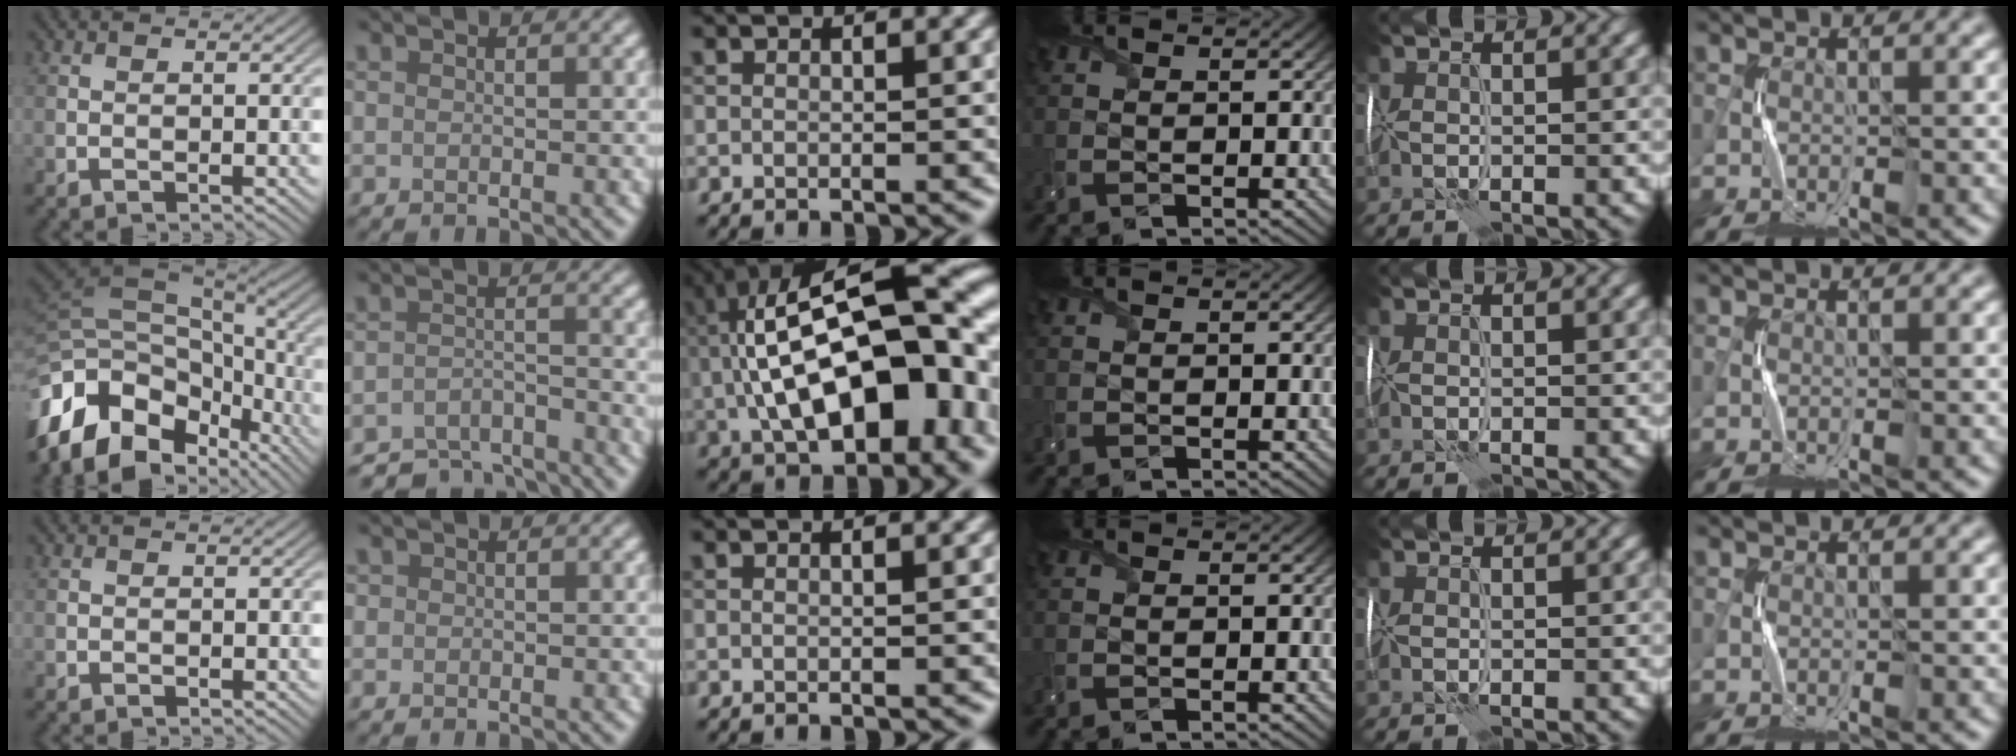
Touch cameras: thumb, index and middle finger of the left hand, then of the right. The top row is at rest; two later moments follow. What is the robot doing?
{"motion": "wrap", "object": "receipt paper"}